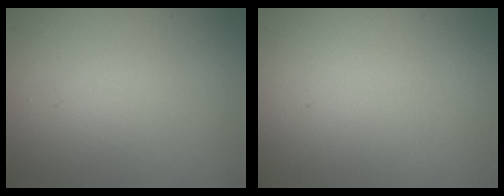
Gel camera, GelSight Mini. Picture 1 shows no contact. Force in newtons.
{"total": 0.0}